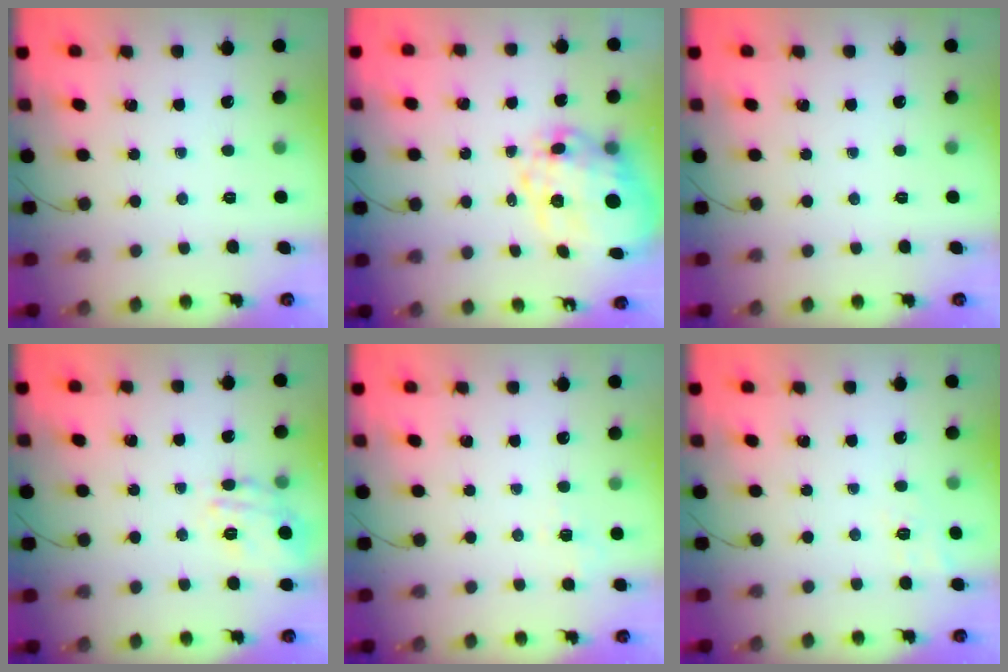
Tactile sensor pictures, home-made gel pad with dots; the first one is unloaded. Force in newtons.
{"total": 16.9, "press": 16.6, "slide": 3.5}
{"total": 0.0}
{"total": 6.0, "press": 5.9, "slide": 0.9}
{"total": 5.6, "press": 5.3, "slide": 1.6}
{"total": 7.2, "press": 6.9, "slide": 2.2}